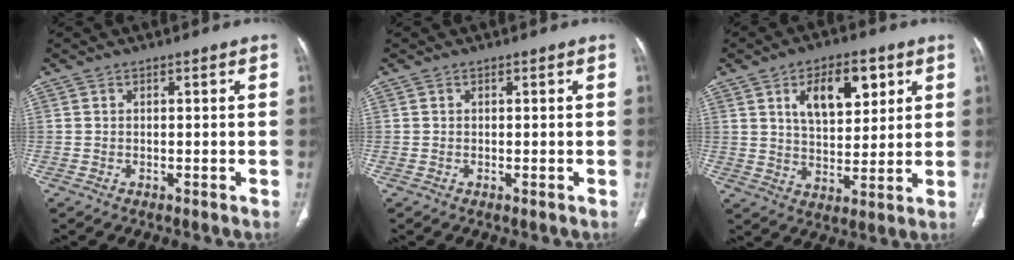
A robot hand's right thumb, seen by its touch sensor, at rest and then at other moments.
{"total": 0.0}
{"total": 12.5, "force": [5.2, 6.6, 9.2], "torque": [-0.111, -0.020, 0.088]}